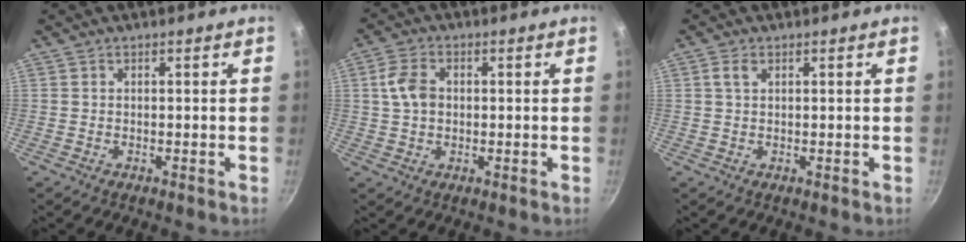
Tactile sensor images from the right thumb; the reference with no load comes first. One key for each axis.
{"total": 5.9, "fx": 0.6, "fy": 4.2, "fz": 4.1, "tx": -0.071, "ty": 0.009, "tz": 0.006}
{"total": 2.0, "fx": 0.8, "fy": 1.2, "fz": 1.4, "tx": -0.024, "ty": 0.001, "tz": 0.015}